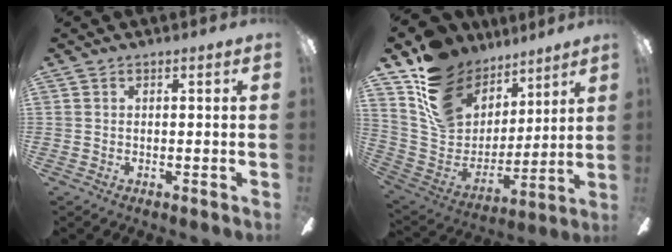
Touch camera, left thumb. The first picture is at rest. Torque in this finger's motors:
{"motor_torque": [0.36, 0.37, 1.01, -1.76, 0.10]}